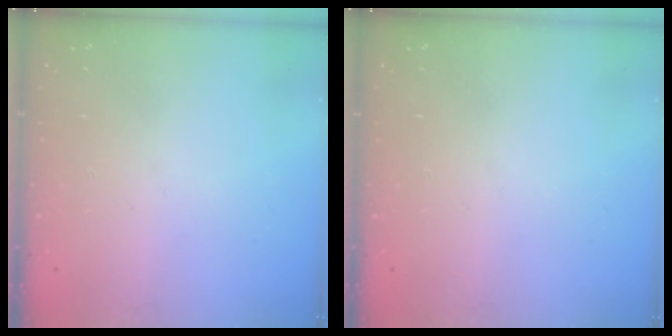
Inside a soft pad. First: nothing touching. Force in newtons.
{"total": 0.0}